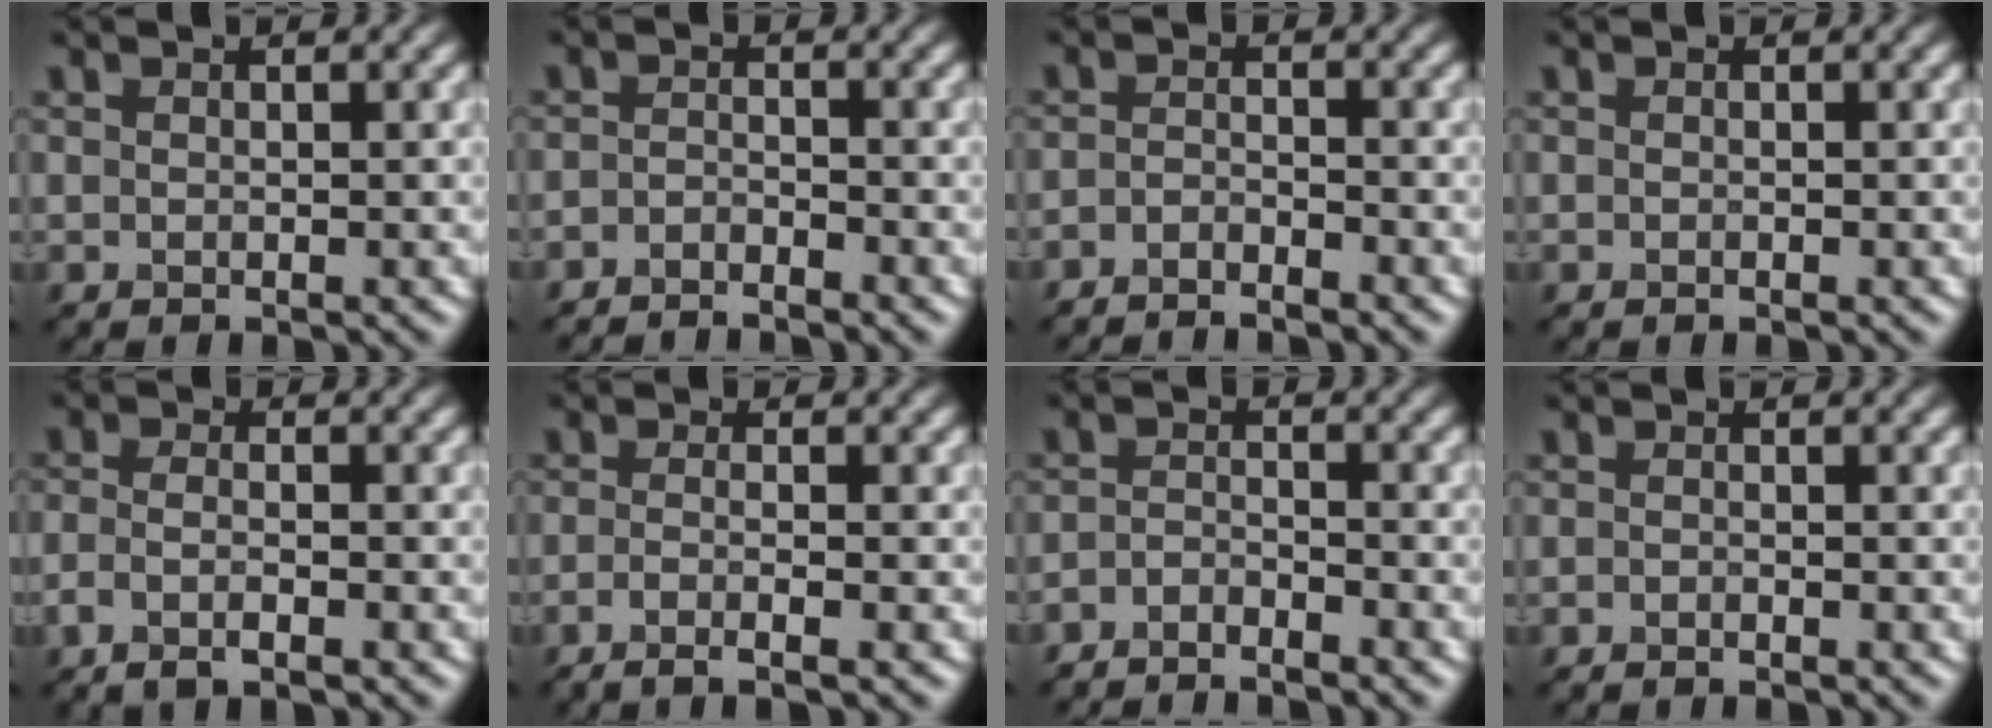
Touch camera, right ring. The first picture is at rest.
{"total": 2.2, "force": [-2.1, 0.3, 0.6], "torque": [-0.008, -0.004, -0.041]}
{"total": 2.1, "force": [-2.0, 0.3, 0.6], "torque": [-0.010, -0.004, -0.041]}
{"total": 0.0}
{"total": 2.7, "force": [-1.3, 1.0, 2.1], "torque": [-0.046, -0.007, -0.026]}
{"total": 2.9, "force": [-1.3, 0.9, 2.5], "torque": [-0.034, -0.010, -0.028]}
{"total": 2.4, "force": [-2.3, 0.4, 0.6], "torque": [-0.012, -0.003, -0.048]}
{"total": 0.5, "force": [-0.4, 0.1, 0.3], "torque": [-0.004, -0.001, -0.009]}